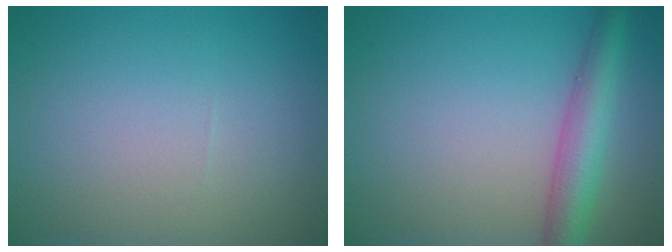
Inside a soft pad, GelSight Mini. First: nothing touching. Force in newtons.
{"total": 4.6, "press": 4.6, "slide": 0.1}